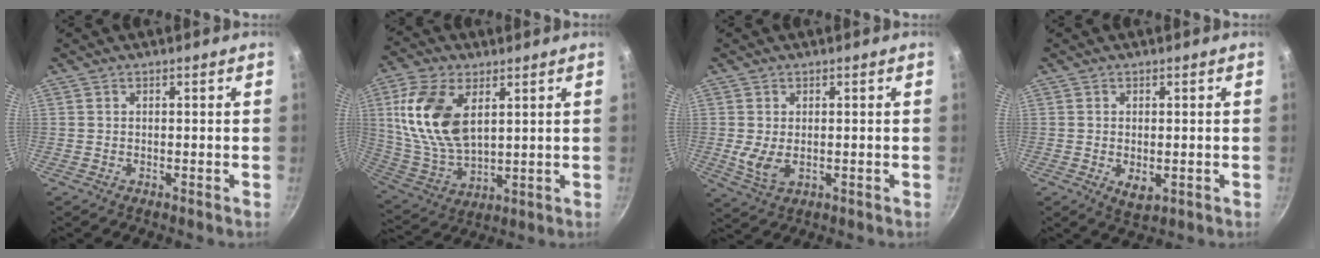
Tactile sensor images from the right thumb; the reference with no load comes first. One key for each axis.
{"total": 16.6, "fx": 4.9, "fy": 9.4, "fz": 12.8, "tx": -0.241, "ty": -0.014, "tz": 0.108}
{"total": 4.8, "fx": -0.2, "fy": 2.8, "fz": 3.8, "tx": -0.070, "ty": -0.011, "tz": 0.004}
{"total": 3.7, "fx": -0.6, "fy": 2.2, "fz": 3.0, "tx": -0.047, "ty": -0.013, "tz": -0.004}